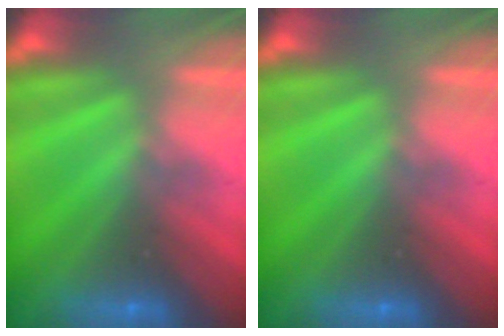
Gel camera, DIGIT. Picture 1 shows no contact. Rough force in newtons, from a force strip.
{"total": 0.0}